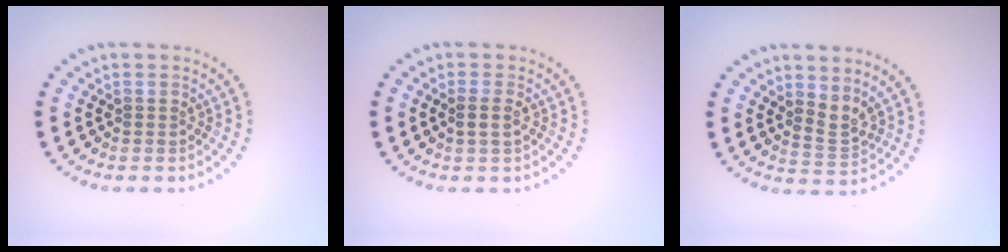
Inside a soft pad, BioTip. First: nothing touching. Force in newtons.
{"total": 1.4, "press": 1.1, "slide": 0.8}
{"total": 2.1, "press": 1.5, "slide": 1.5}